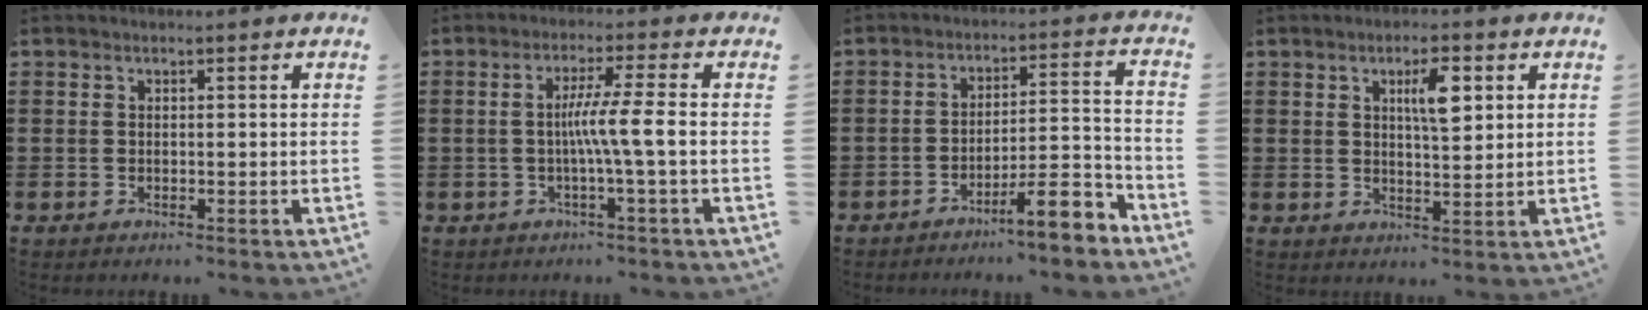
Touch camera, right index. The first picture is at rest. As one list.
[{"total": 5.9, "force": [-0.8, -0.7, 5.8], "torque": [-0.104, -0.005, -0.021]}, {"total": 8.8, "force": [-6.7, 1.3, 5.6], "torque": [-0.084, 0.013, -0.119]}, {"total": 5.3, "force": [2.0, 1.6, 4.6], "torque": [-0.082, 0.003, 0.028]}]